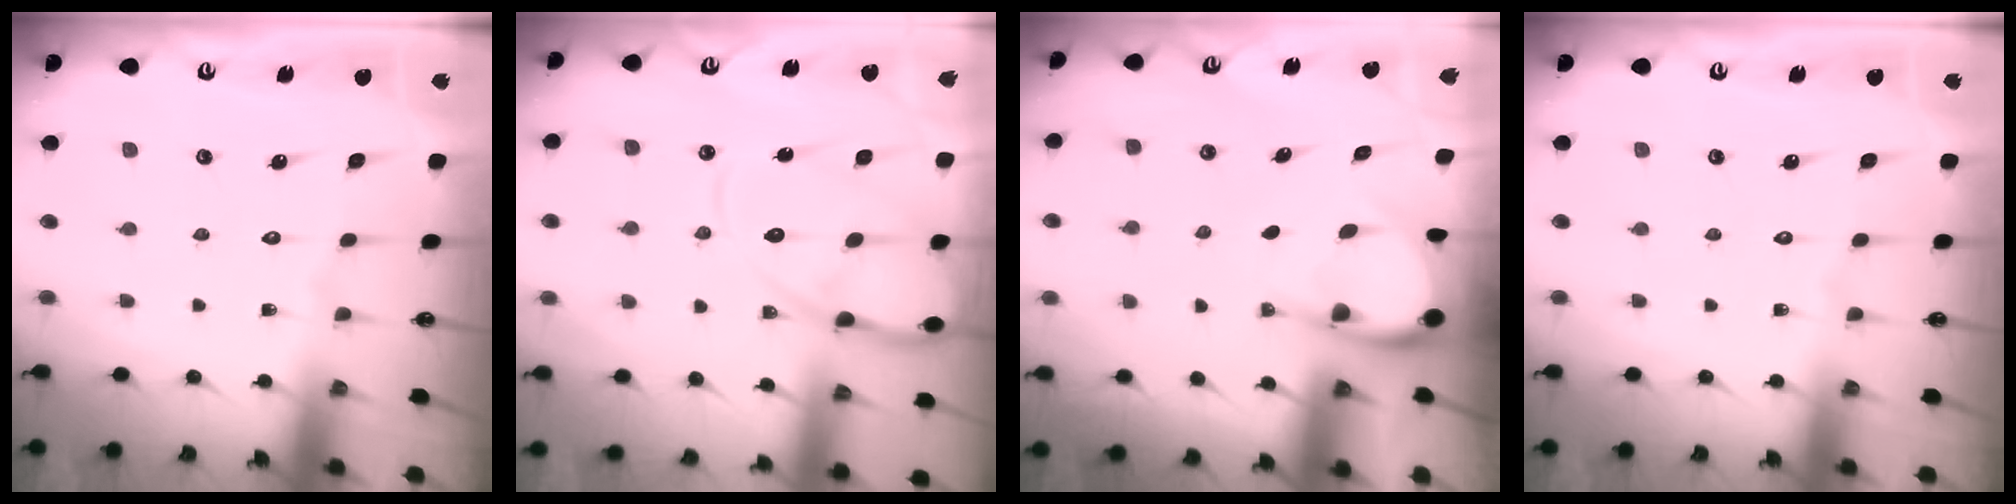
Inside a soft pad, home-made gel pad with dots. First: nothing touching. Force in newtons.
{"total": 13.6, "press": 13.6, "slide": 1.3}
{"total": 4.2, "press": 4.2, "slide": 0.3}
{"total": 0.0}